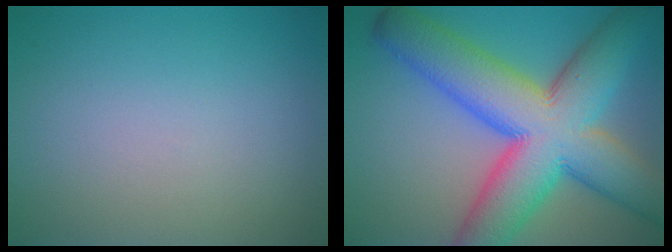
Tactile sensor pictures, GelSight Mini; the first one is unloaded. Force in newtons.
{"total": 14.1, "press": 14.1, "slide": 0.4}